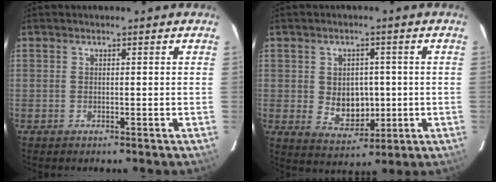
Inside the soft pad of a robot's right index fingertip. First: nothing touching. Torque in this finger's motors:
{"motor_torque": [0.44, -0.22, 0.19, 0.04]}